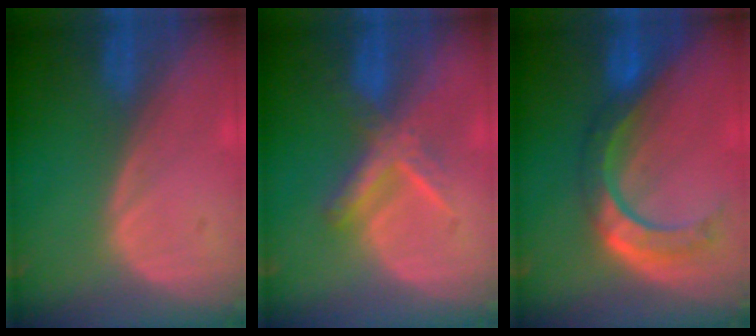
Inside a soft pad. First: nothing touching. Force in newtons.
{"total": 5.6, "press": 5.6, "slide": 0.1}
{"total": 8.6, "press": 7.2, "slide": 4.5}